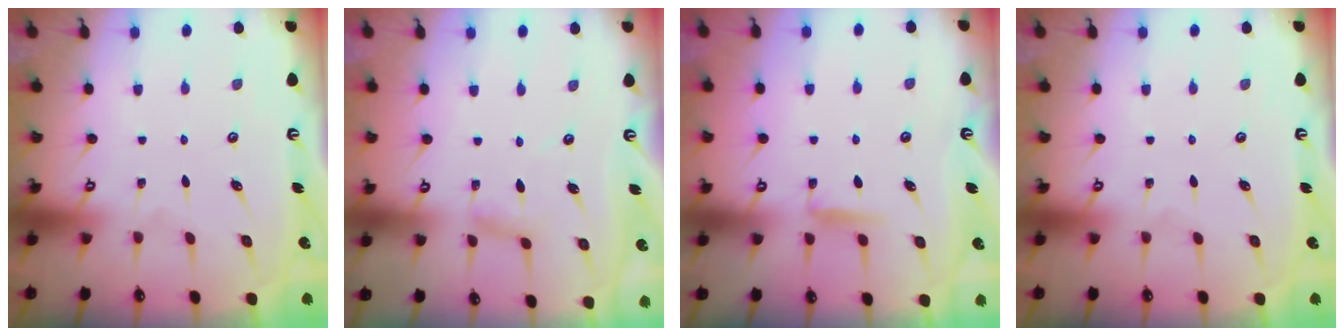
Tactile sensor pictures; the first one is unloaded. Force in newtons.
{"total": 4.1, "press": 4.1, "slide": 0.3}
{"total": 6.6, "press": 6.6, "slide": 0.7}
{"total": 0.0}